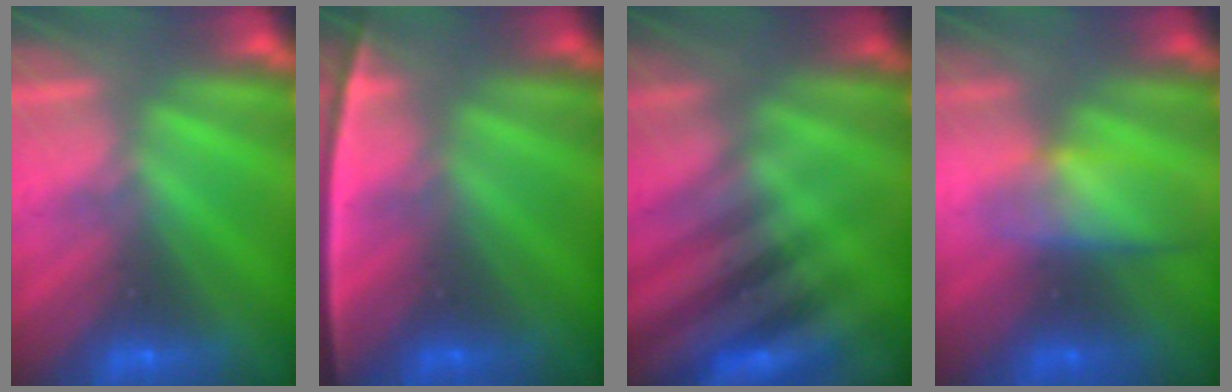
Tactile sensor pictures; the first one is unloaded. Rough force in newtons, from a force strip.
{"total": 2.4}
{"total": 2.6}
{"total": 2.9}